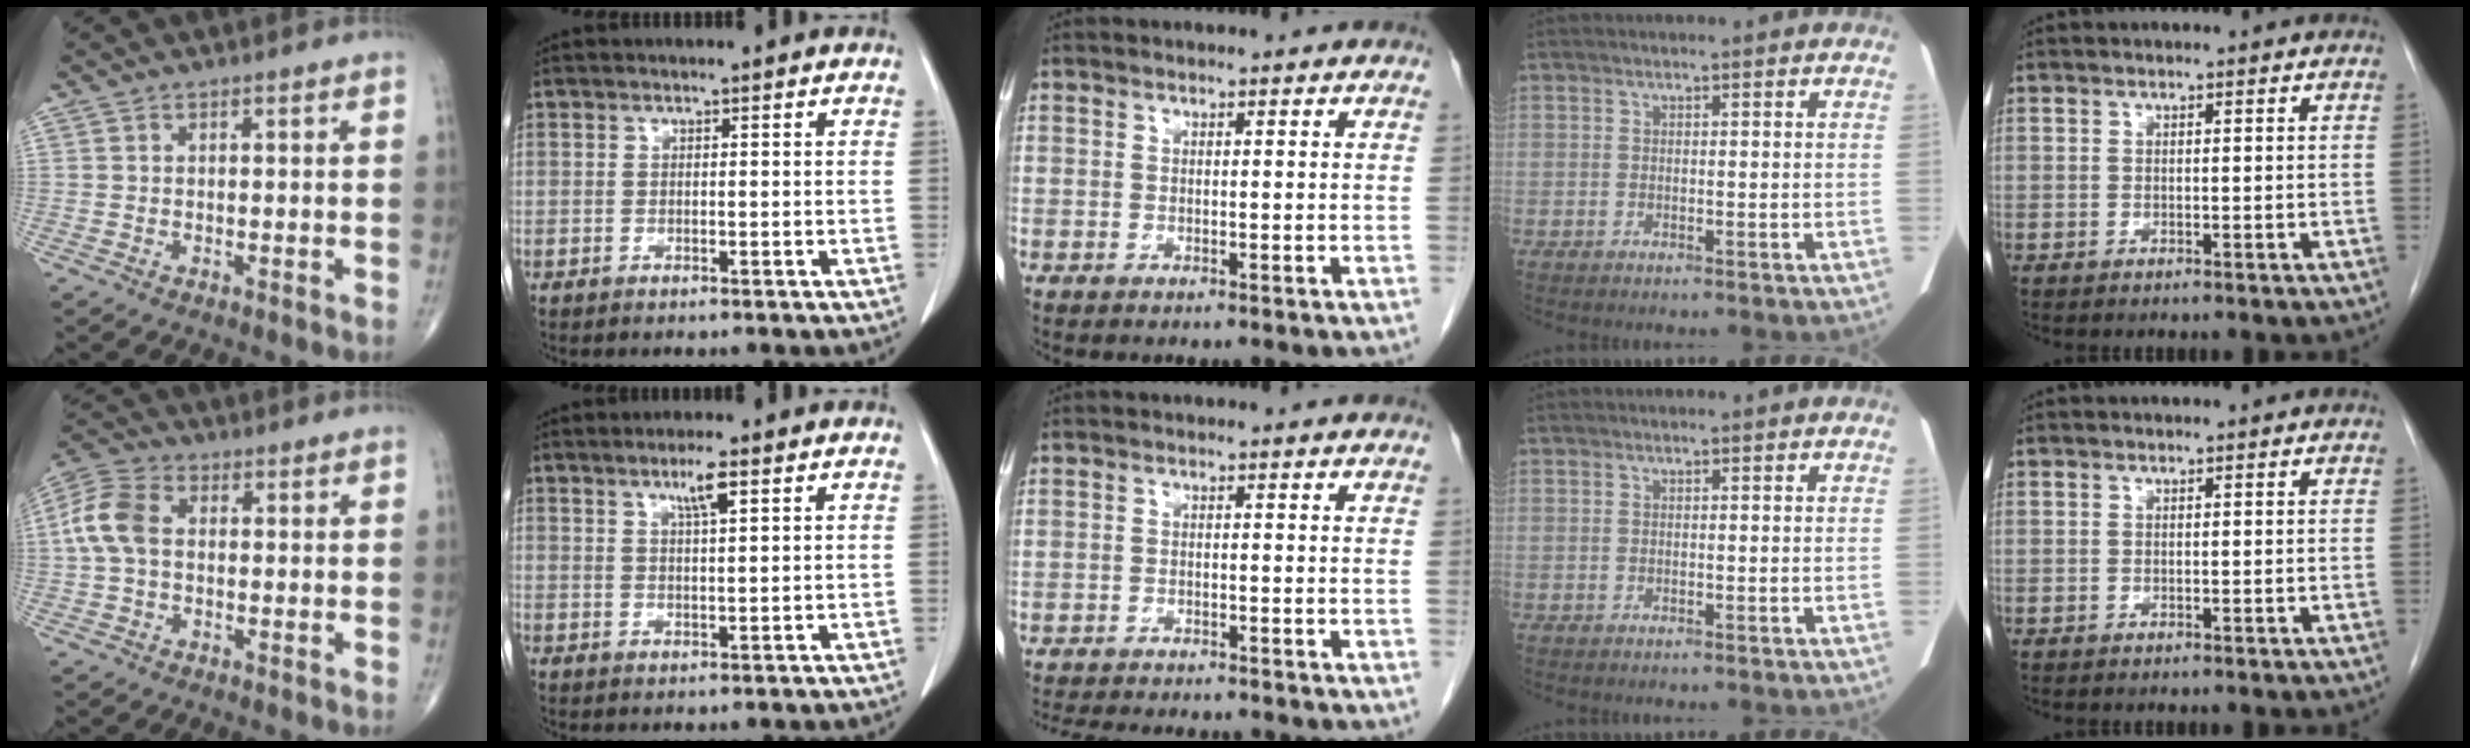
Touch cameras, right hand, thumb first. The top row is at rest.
{"thumb": {"total": 8.1, "force": [0.3, 5.5, 6.0], "torque": [-0.133, 0.025, -0.001]}, "index": {"total": 3.7, "force": [2.0, 0.1, 3.1], "torque": [-0.057, -0.001, 0.036]}, "middle": {"total": 10.8, "force": [-9.8, 1.8, 4.1], "torque": [-0.063, -0.010, -0.135]}}